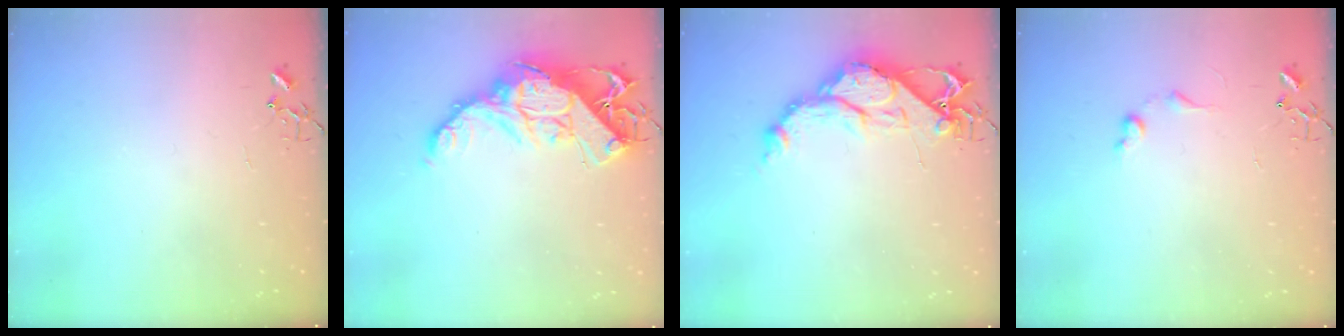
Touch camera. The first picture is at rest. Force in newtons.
{"total": 17.2, "press": 17.1, "slide": 1.6}
{"total": 13.7, "press": 13.6, "slide": 1.3}
{"total": 6.4, "press": 6.3, "slide": 0.8}